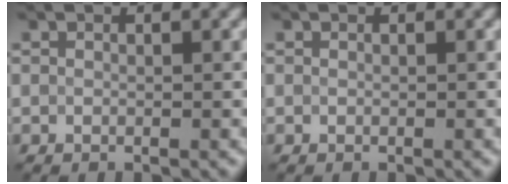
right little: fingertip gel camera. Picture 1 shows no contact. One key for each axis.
{"total": 0.8, "fx": 0.2, "fy": 0.7, "fz": 0.3, "tx": -0.010, "ty": 0.009, "tz": 0.002}